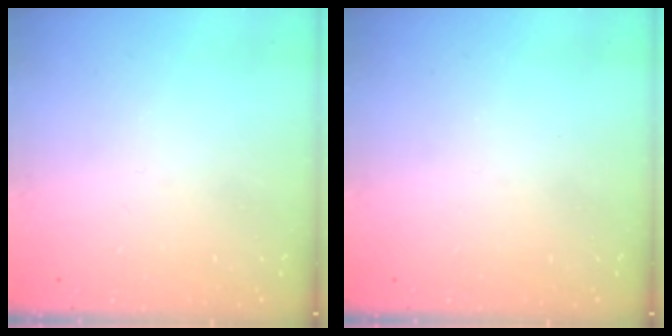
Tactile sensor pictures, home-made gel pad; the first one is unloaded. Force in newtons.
{"total": 0.0}